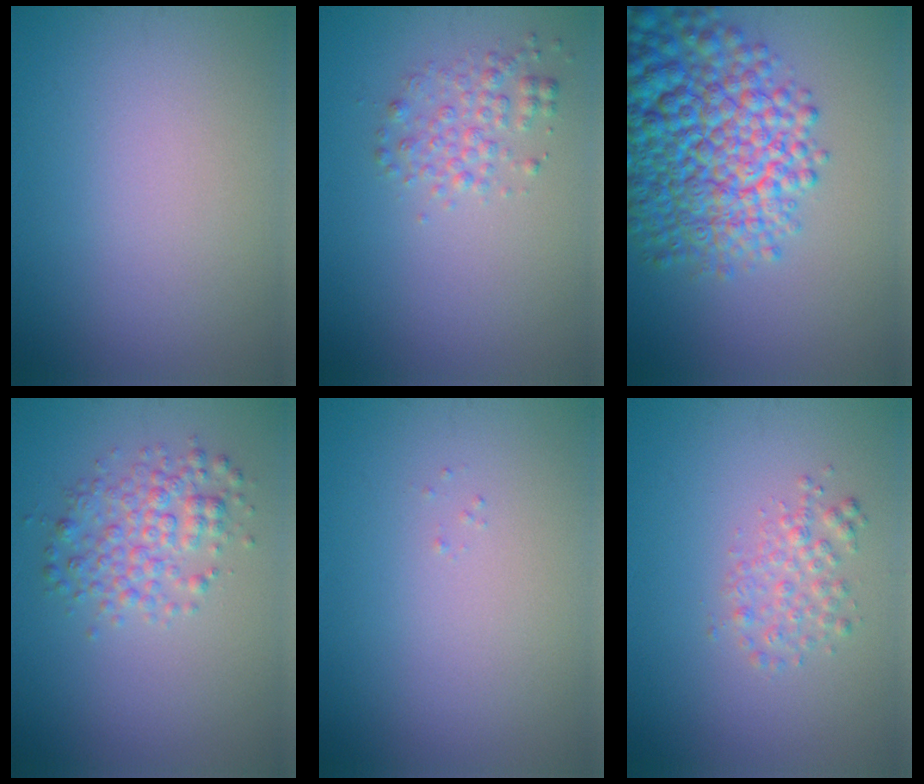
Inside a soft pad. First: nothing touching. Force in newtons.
{"total": 2.2, "press": 2.2, "slide": 0.1}
{"total": 11.4, "press": 11.4, "slide": 0.5}
{"total": 3.4, "press": 3.4, "slide": 0.1}
{"total": 0.0}
{"total": 2.0, "press": 2.0, "slide": 0.1}